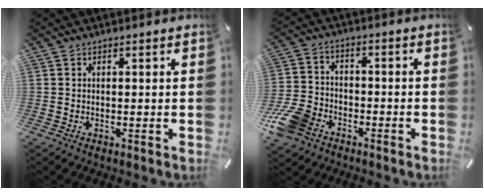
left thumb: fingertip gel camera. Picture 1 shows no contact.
{"total": 11.0, "force": [-6.3, 7.5, 4.9], "torque": [-0.111, 0.036, -0.117]}